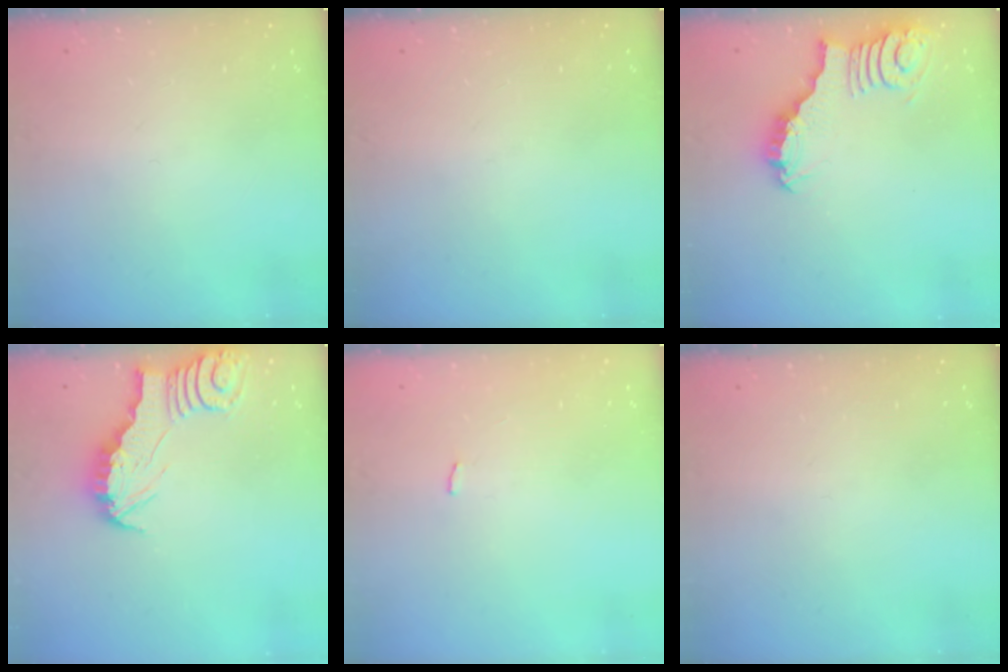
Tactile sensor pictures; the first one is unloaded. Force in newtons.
{"total": 0.0}
{"total": 3.0, "press": 3.0, "slide": 0.0}
{"total": 2.9, "press": 2.9, "slide": 0.3}
{"total": 1.5, "press": 1.4, "slide": 0.3}
{"total": 0.0}